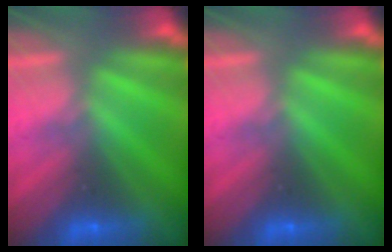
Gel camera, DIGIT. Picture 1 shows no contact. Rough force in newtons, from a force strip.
{"total": 0.0}